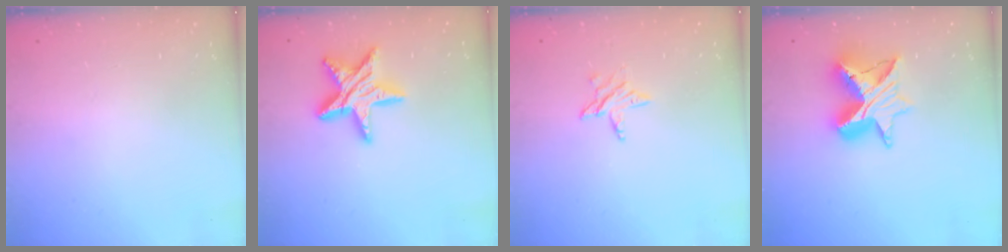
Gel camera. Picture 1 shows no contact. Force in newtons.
{"total": 13.3, "press": 13.3, "slide": 0.6}
{"total": 4.6, "press": 4.6, "slide": 0.6}
{"total": 12.1, "press": 12.1, "slide": 1.0}